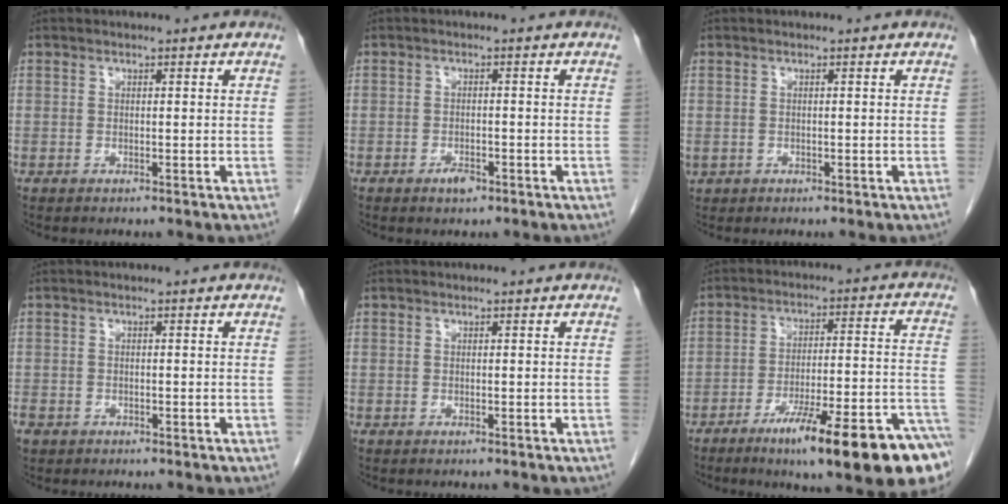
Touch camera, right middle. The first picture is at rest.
{"total": 2.0, "force": [-1.3, 0.9, 1.3], "torque": [-0.021, 0.002, -0.018]}
{"total": 0.0}
{"total": 2.4, "force": [-1.5, 1.6, 0.9], "torque": [-0.026, -0.003, -0.025]}
{"total": 0.0}
{"total": 19.9, "force": [-12.5, 1.7, 15.3], "torque": [-0.157, 0.012, -0.187]}